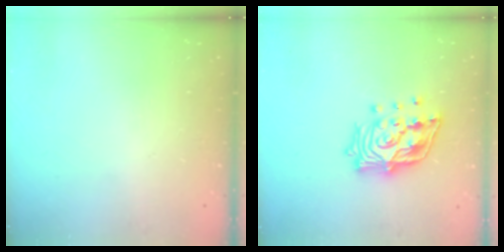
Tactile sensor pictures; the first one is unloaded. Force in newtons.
{"total": 17.1, "press": 16.9, "slide": 2.5}